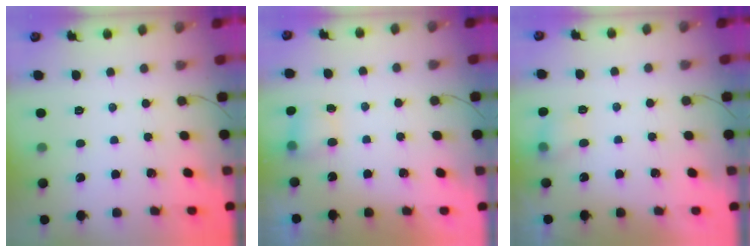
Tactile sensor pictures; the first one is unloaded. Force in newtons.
{"total": 4.3, "press": 4.2, "slide": 0.7}
{"total": 5.8, "press": 5.5, "slide": 1.6}